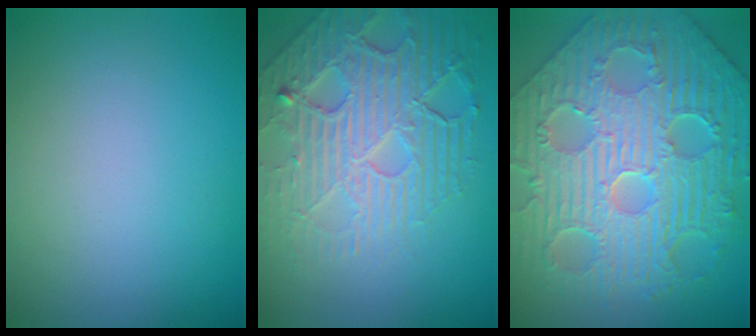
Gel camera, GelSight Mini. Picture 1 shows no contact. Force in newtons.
{"total": 7.6, "press": 5.4, "slide": 5.4}
{"total": 12.0, "press": 8.0, "slide": 8.9}